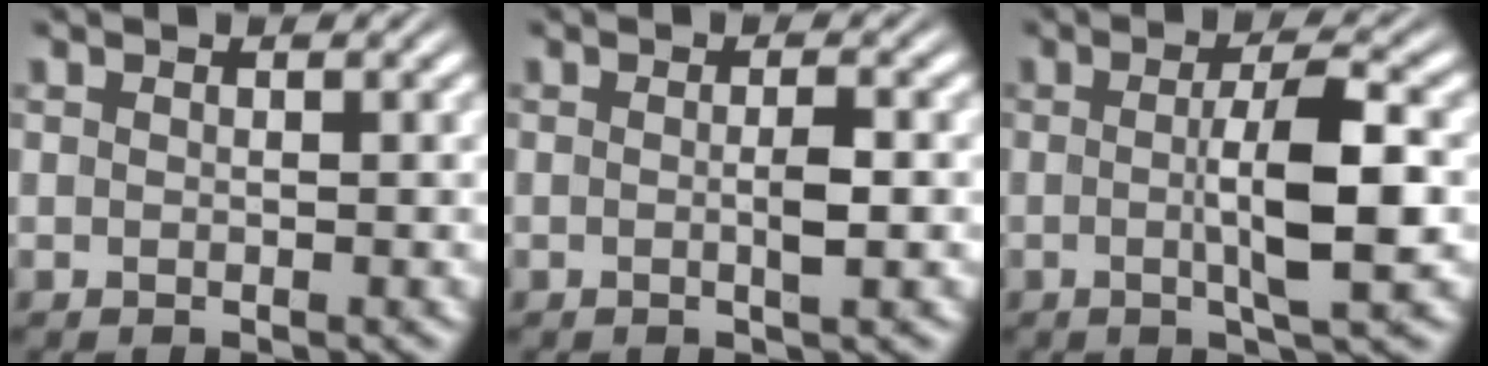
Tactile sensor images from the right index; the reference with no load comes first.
{"total": 1.5, "force": [-0.3, 0.1, 1.5], "torque": [-0.020, 0.001, -0.010]}
{"total": 5.1, "force": [-0.4, 0.5, 5.1], "torque": [-0.082, 0.000, -0.012]}